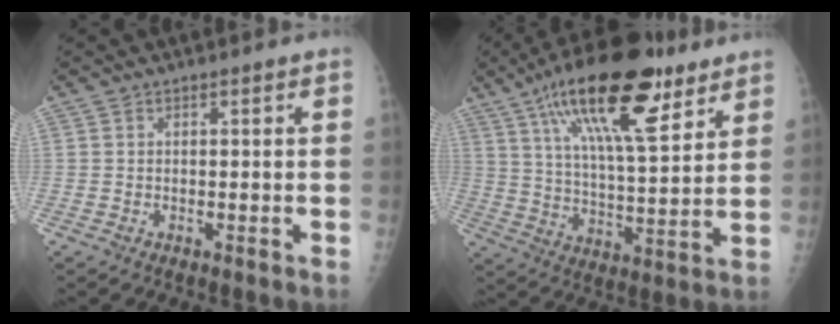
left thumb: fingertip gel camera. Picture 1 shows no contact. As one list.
[{"total": 23.0, "force": [12.9, 7.8, 17.3], "torque": [-0.272, -0.034, 0.217]}]